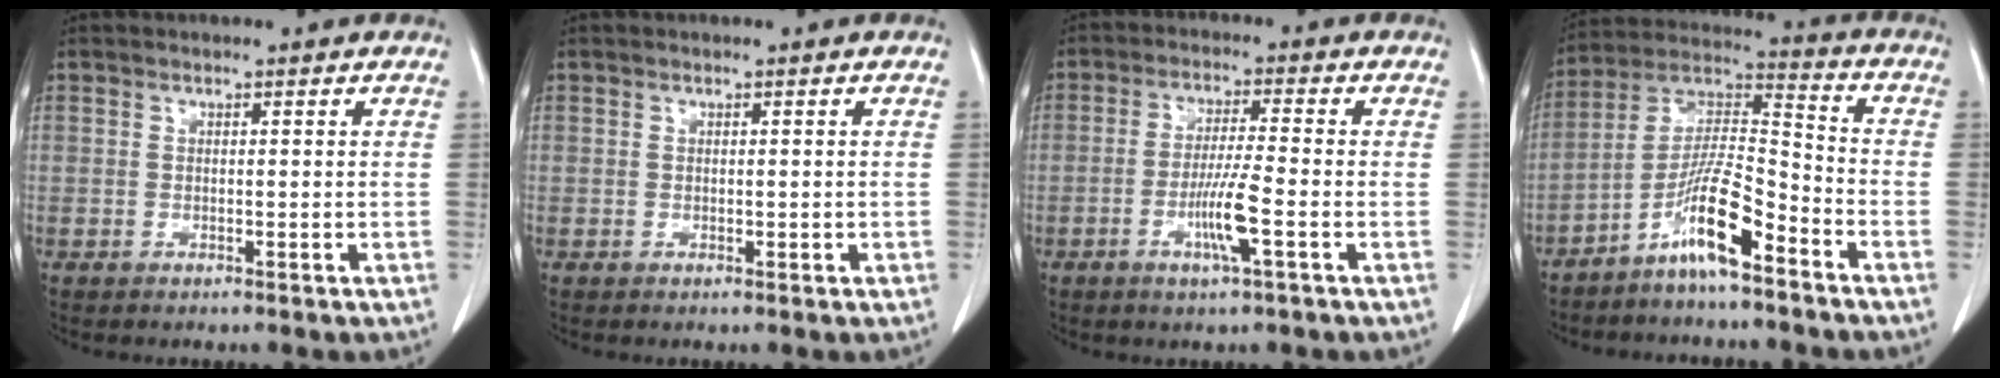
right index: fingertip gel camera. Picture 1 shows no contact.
{"total": 0.6, "force": [-0.1, 0.4, 0.5], "torque": [-0.008, 0.002, 0.002]}
{"total": 6.6, "force": [-2.4, -0.2, 6.1], "torque": [-0.116, -0.008, -0.046]}
{"total": 10.7, "force": [-6.8, 1.0, 8.2], "torque": [-0.165, 0.007, -0.132]}